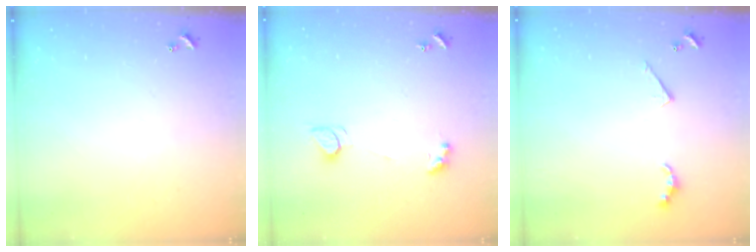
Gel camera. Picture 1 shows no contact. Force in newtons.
{"total": 2.2, "press": 2.2, "slide": 0.4}
{"total": 3.8, "press": 3.8, "slide": 0.6}